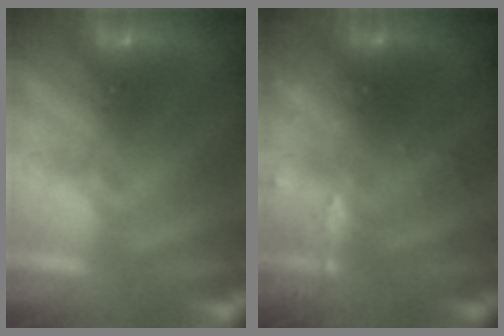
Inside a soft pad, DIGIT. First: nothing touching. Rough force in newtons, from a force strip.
{"total": 2.9}